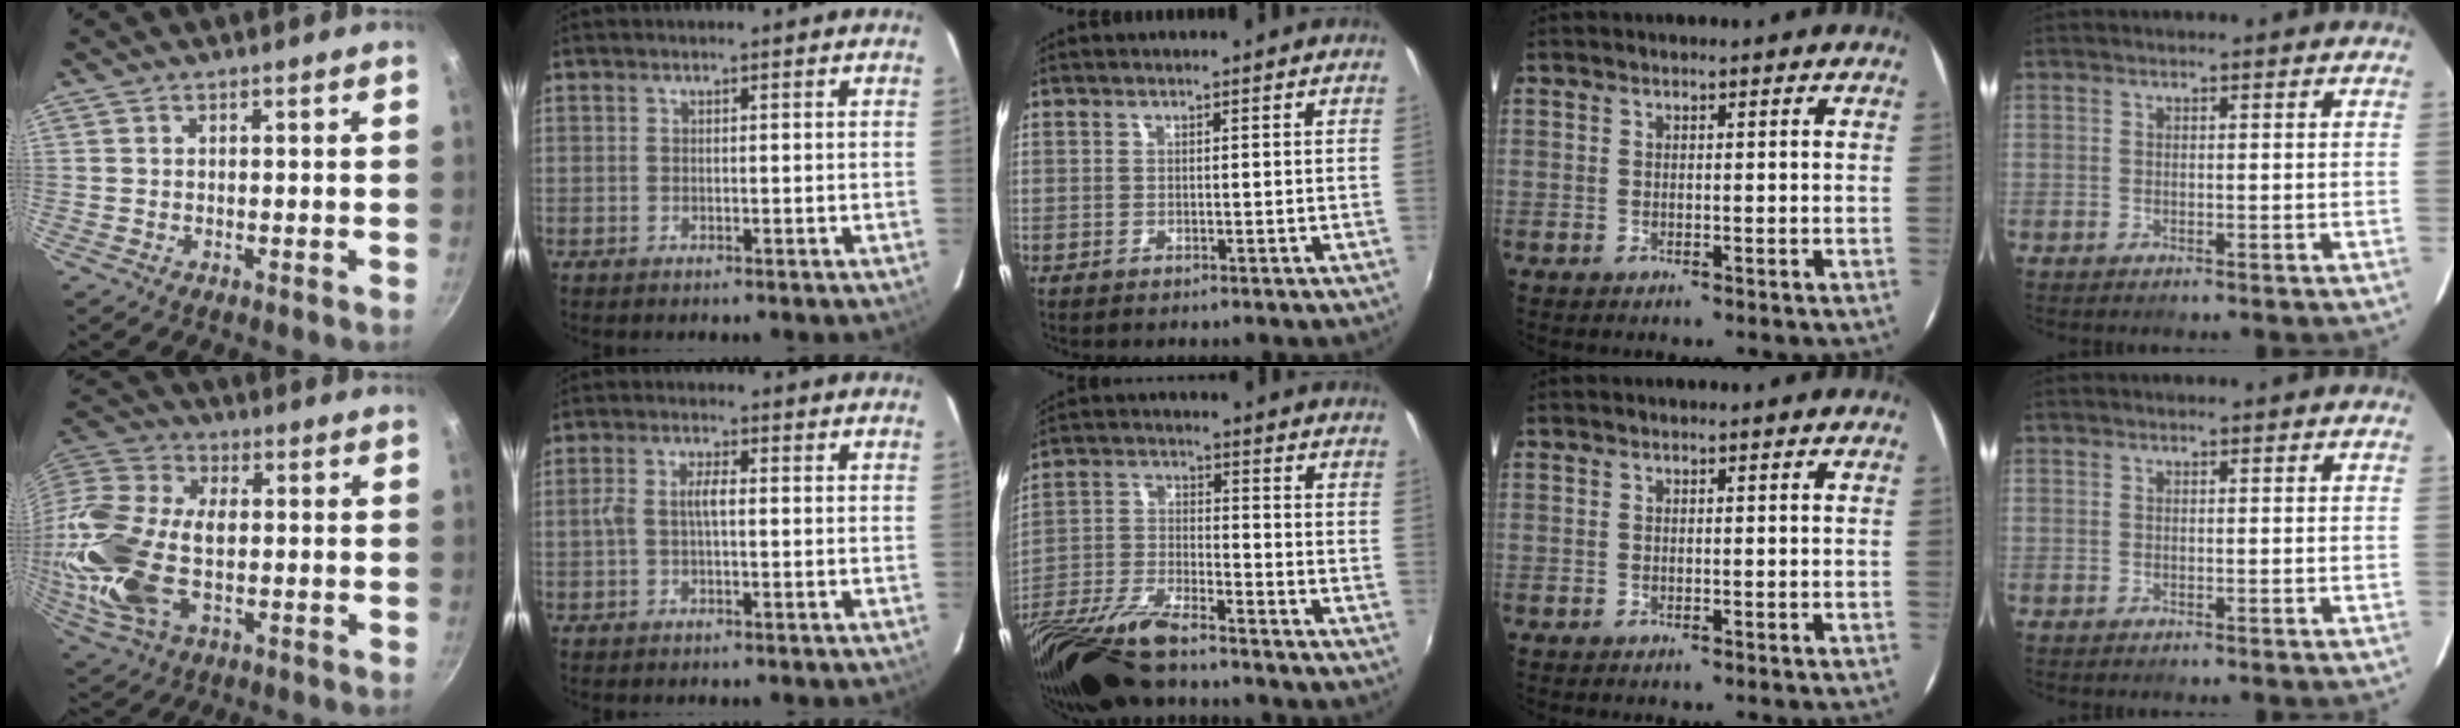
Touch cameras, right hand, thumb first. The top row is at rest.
{"thumb": {"total": 21.7, "force": [-1.4, 12.8, 17.4], "torque": [-0.367, 0.018, -0.032]}, "index": {"total": 3.7, "force": [-0.2, 1.3, 3.4], "torque": [-0.069, 0.008, -0.004]}, "middle": {"total": 16.0, "force": [-13.2, 2.9, 8.6], "torque": [-0.181, -0.038, -0.245]}}